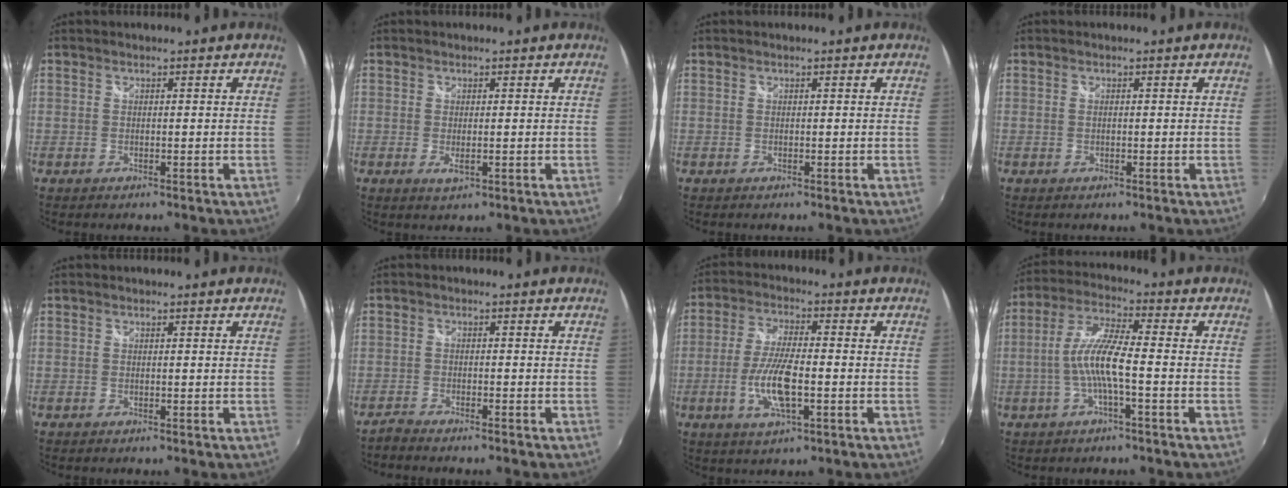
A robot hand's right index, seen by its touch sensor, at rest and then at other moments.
{"total": 2.1, "force": [-0.4, 0.9, 1.8], "torque": [-0.032, -0.006, -0.005]}
{"total": 0.0}
{"total": 0.5, "force": [0.1, 0.2, 0.5], "torque": [-0.009, 0.000, 0.001]}
{"total": 0.0}
{"total": 2.7, "force": [-2.5, 0.2, 0.8], "torque": [-0.034, -0.006, -0.050]}
{"total": 9.5, "force": [-2.5, 2.8, 8.8], "torque": [-0.178, -0.005, -0.050]}
{"total": 8.4, "force": [-2.0, 0.8, 8.1], "torque": [-0.174, 0.007, -0.038]}